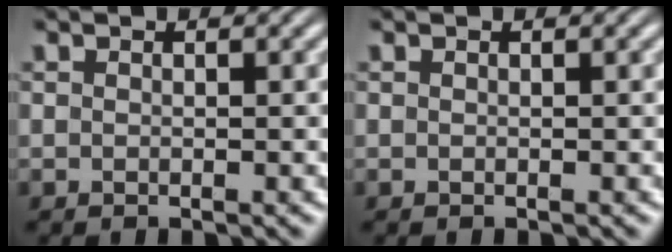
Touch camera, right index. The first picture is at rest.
{"total": 0.0}